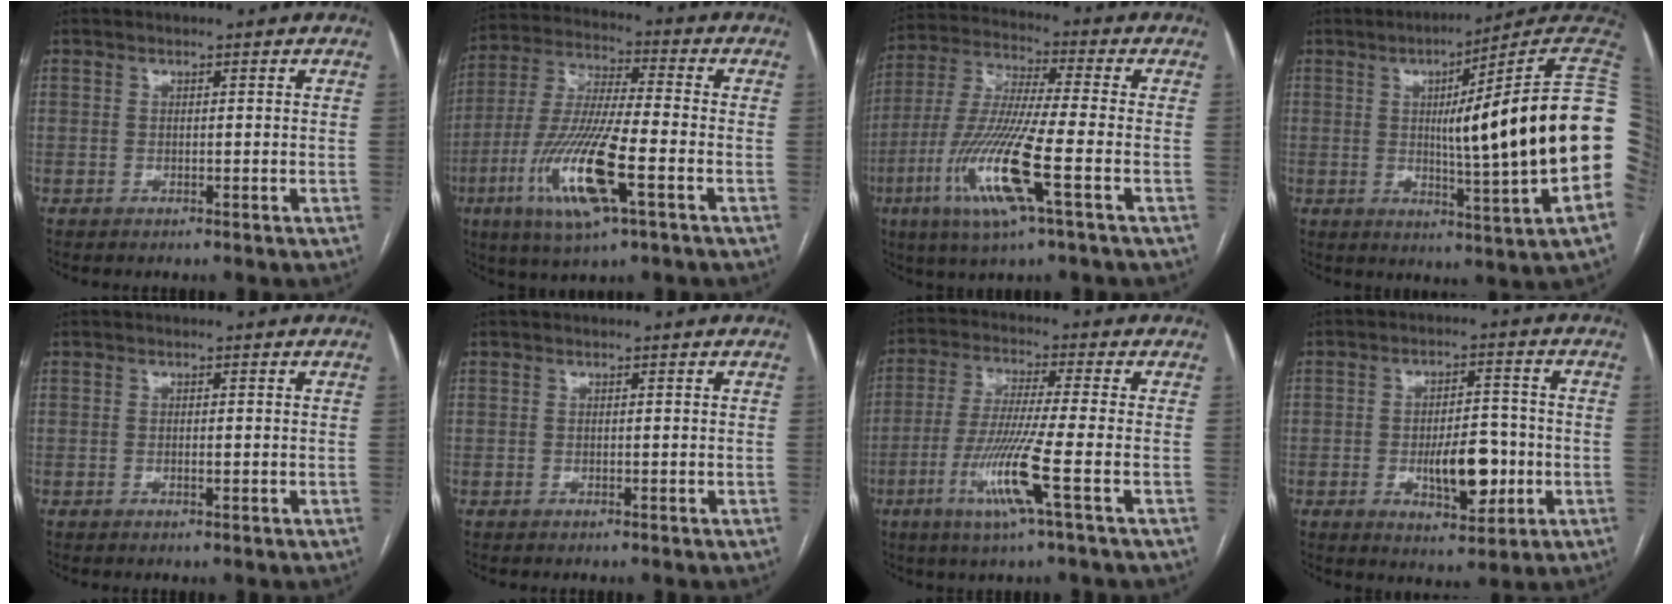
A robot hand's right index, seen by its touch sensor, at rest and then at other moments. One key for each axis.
{"total": 15.9, "fx": -5.9, "fy": 2.0, "fz": 14.6, "tx": -0.305, "ty": -0.020, "tz": -0.107}
{"total": 15.1, "fx": -5.5, "fy": 0.5, "fz": 14.1, "tx": -0.298, "ty": -0.021, "tz": -0.108}
{"total": 23.5, "fx": 1.8, "fy": -0.2, "fz": 23.4, "tx": -0.207, "ty": 0.019, "tz": 0.014}
{"total": 0.7, "fx": -0.2, "fy": 0.1, "fz": 0.7, "tx": -0.013, "ty": -0.001, "tz": -0.002}
{"total": 0.0}
{"total": 9.9, "fx": -3.7, "fy": -1.2, "fz": 9.1, "tx": -0.184, "ty": -0.023, "tz": -0.076}
{"total": 9.0, "fx": -2.1, "fy": 3.5, "fz": 8.0, "tx": -0.128, "ty": 0.003, "tz": -0.026}